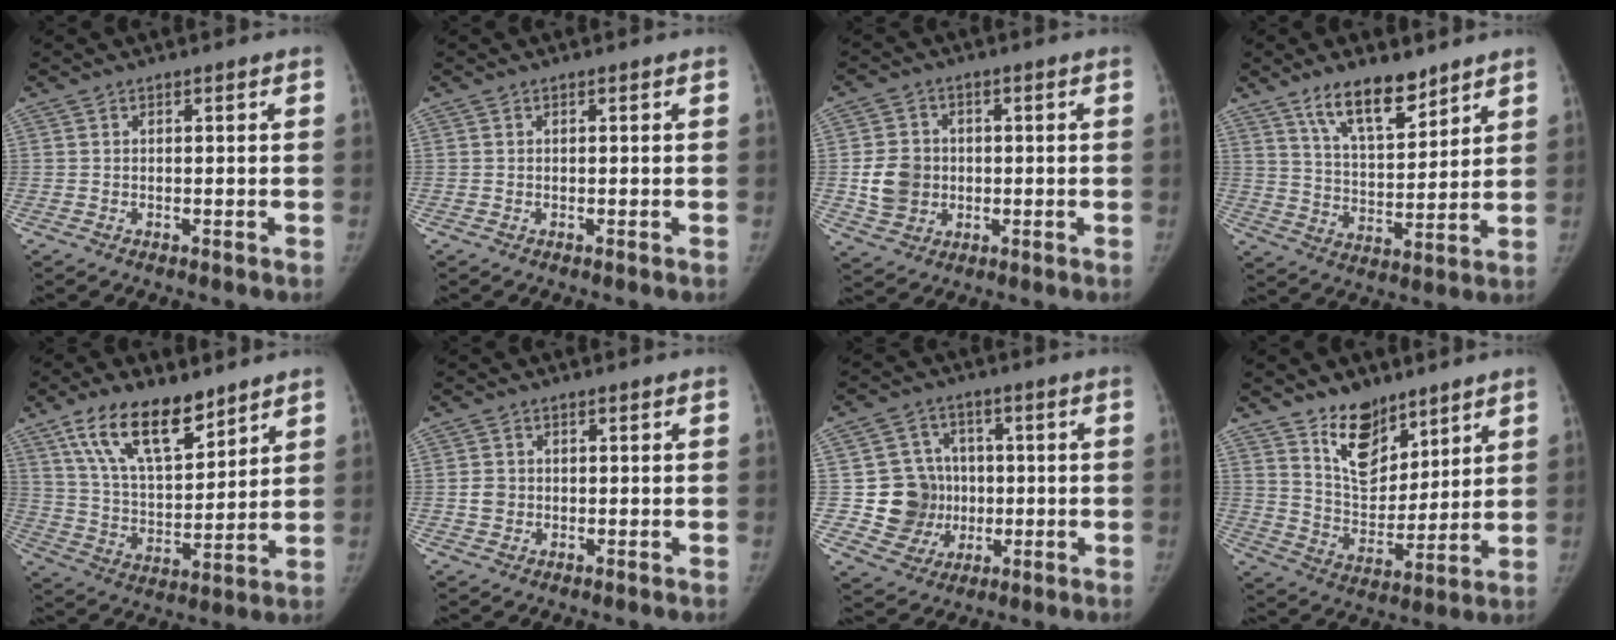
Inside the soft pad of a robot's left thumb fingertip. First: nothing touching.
{"total": 0.0}
{"total": 8.3, "force": [-0.4, 7.3, 3.9], "torque": [-0.049, 0.005, -0.003]}
{"total": 11.9, "force": [8.5, 4.6, 7.0], "torque": [-0.094, -0.059, 0.155]}
{"total": 16.3, "force": [10.6, 7.1, 10.2], "torque": [-0.145, -0.053, 0.198]}
{"total": 2.5, "force": [0.0, 2.3, 1.0], "torque": [-0.007, 0.004, 0.001]}
{"total": 11.3, "force": [-0.3, 10.8, 3.4], "torque": [-0.009, 0.014, 0.006]}
{"total": 12.4, "force": [8.6, 6.9, 5.7], "torque": [-0.056, -0.067, 0.160]}